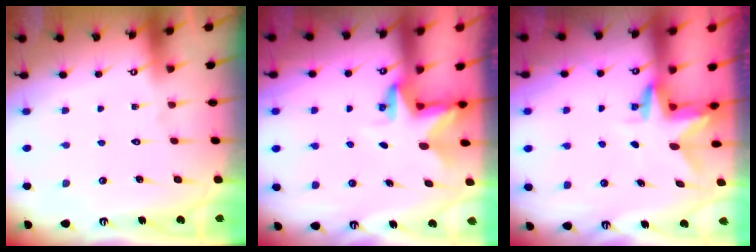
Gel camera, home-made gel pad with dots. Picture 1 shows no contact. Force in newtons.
{"total": 2.8, "press": 2.8, "slide": 0.3}
{"total": 2.9, "press": 2.9, "slide": 0.2}